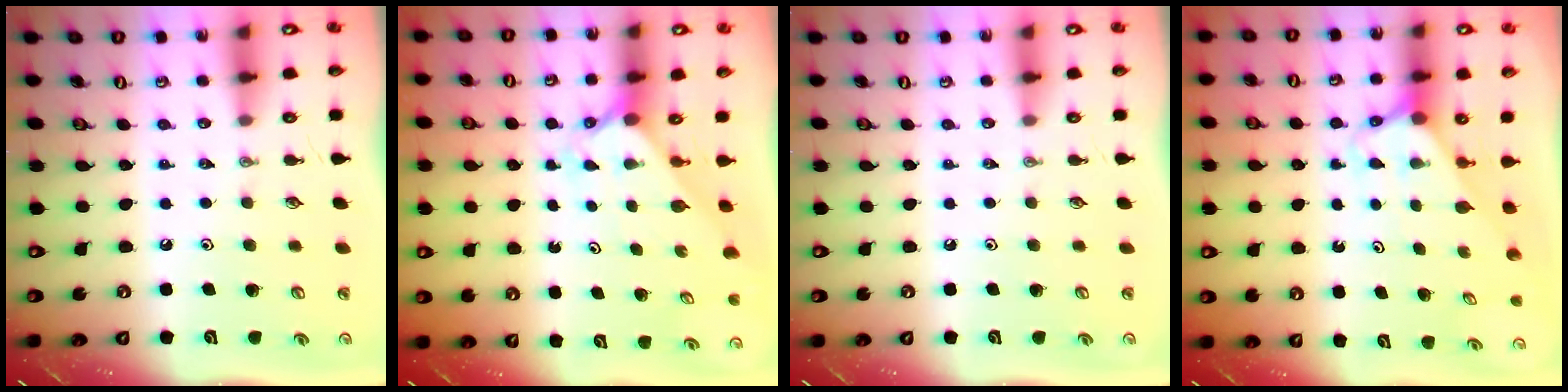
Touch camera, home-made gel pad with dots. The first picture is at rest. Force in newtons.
{"total": 1.5, "press": 1.5, "slide": 0.1}
{"total": 0.0}
{"total": 2.6, "press": 2.6, "slide": 0.2}